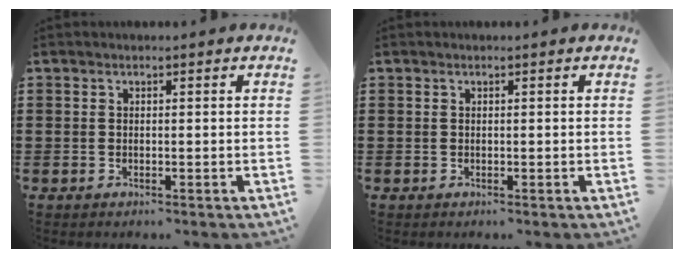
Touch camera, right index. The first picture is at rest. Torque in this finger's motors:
{"motor_torque": [0.08, 0.01, 0.01, -0.01]}